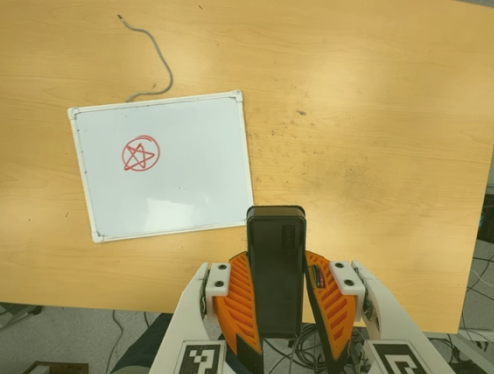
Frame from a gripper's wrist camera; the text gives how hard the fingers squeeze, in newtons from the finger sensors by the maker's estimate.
{"total": 9.1, "left": 7.6, "right": 10.6}